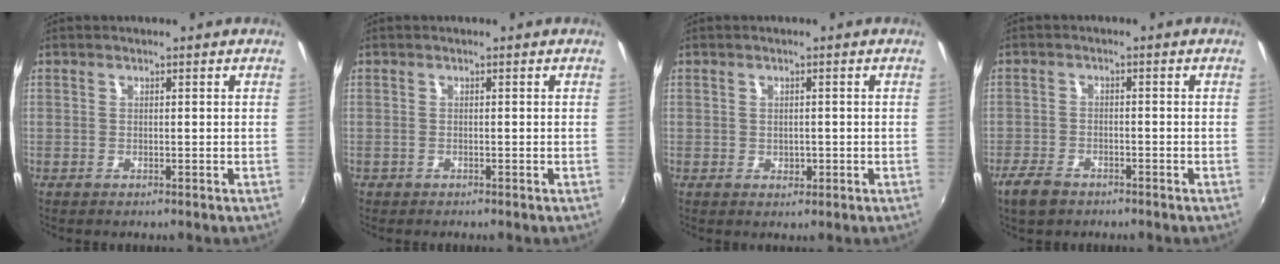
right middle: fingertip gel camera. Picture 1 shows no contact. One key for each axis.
{"total": 0.6, "fx": -0.5, "fy": 0.4, "fz": 0.0, "tx": -0.003, "ty": -0.002, "tz": -0.009}
{"total": 1.5, "fx": -0.2, "fy": 1.3, "fz": 0.7, "tx": -0.008, "ty": -0.002, "tz": -0.003}
{"total": 5.1, "fx": -3.8, "fy": 2.5, "fz": 2.3, "tx": -0.069, "ty": -0.009, "tz": -0.071}